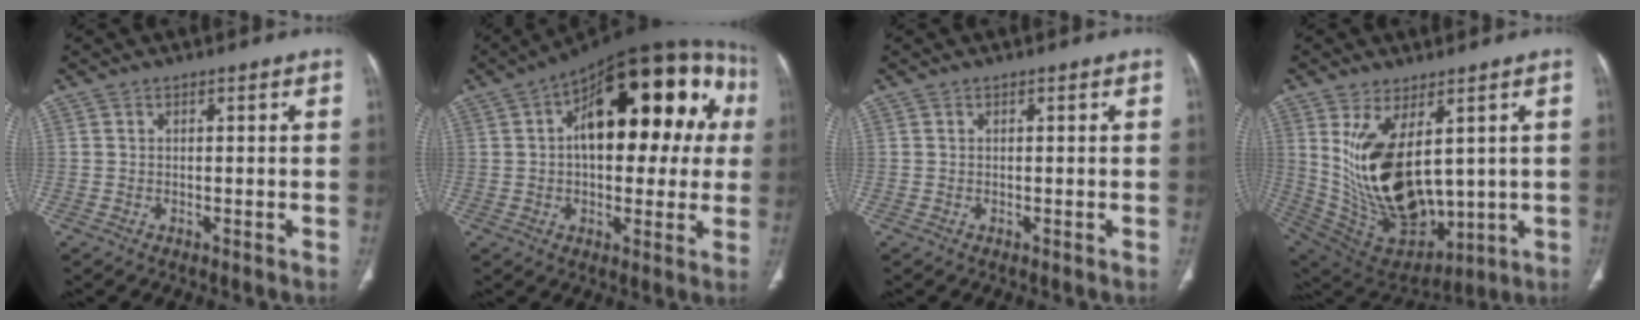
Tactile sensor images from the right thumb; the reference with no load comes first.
{"total": 27.8, "force": [5.6, 13.4, 23.8], "torque": [-0.310, 0.046, 0.073]}
{"total": 0.0}
{"total": 20.0, "force": [3.4, 11.0, 16.4], "torque": [-0.282, -0.031, 0.103]}